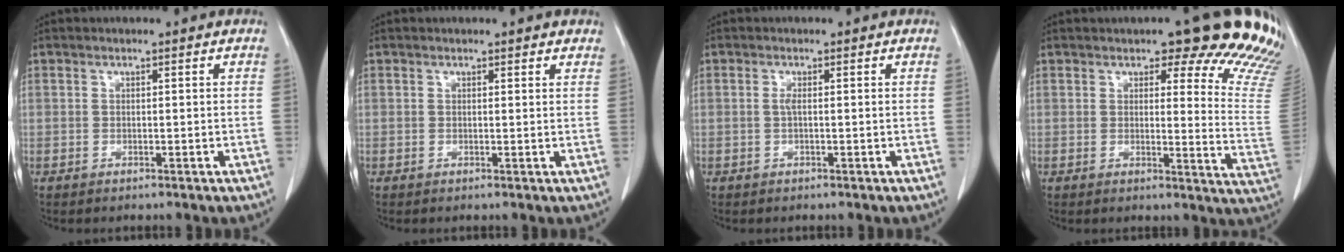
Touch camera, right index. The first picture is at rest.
{"total": 1.7, "force": [1.5, 0.6, 0.6], "torque": [-0.009, 0.002, 0.010]}
{"total": 0.9, "force": [0.1, 0.1, 0.9], "torque": [-0.018, 0.000, 0.002]}
{"total": 16.3, "force": [13.9, 3.2, 7.9], "torque": [-0.066, -0.080, 0.132]}